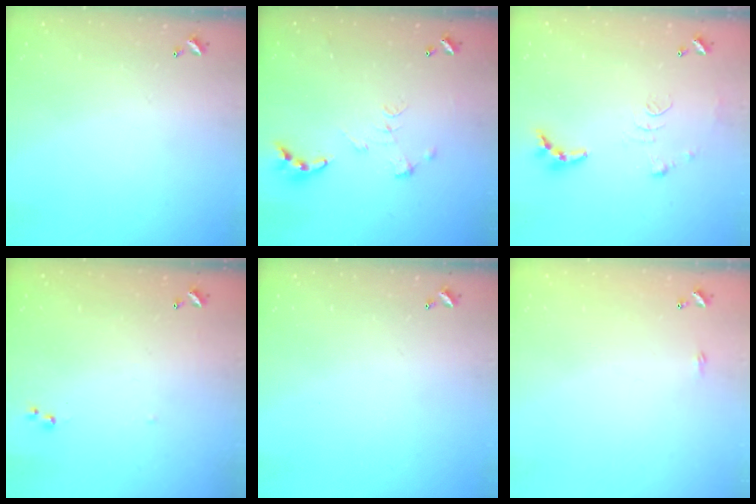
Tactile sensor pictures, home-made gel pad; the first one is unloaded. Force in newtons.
{"total": 0.0}
{"total": 9.3, "press": 9.3, "slide": 0.8}
{"total": 5.4, "press": 5.4, "slide": 0.6}
{"total": 0.0}
{"total": 2.2, "press": 2.1, "slide": 0.4}